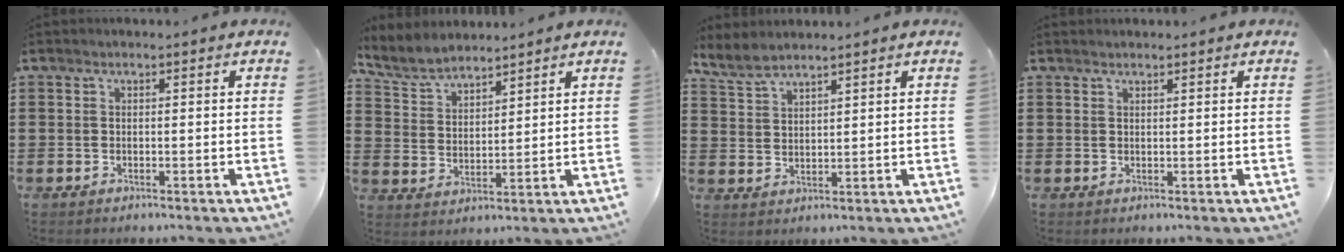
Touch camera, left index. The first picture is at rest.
{"total": 5.0, "force": [4.7, 1.2, 1.2], "torque": [-0.042, -0.012, 0.086]}
{"total": 3.5, "force": [3.3, 0.7, 1.1], "torque": [-0.033, -0.004, 0.062]}
{"total": 0.8, "force": [0.8, 0.1, 0.1], "torque": [-0.003, 0.000, 0.016]}